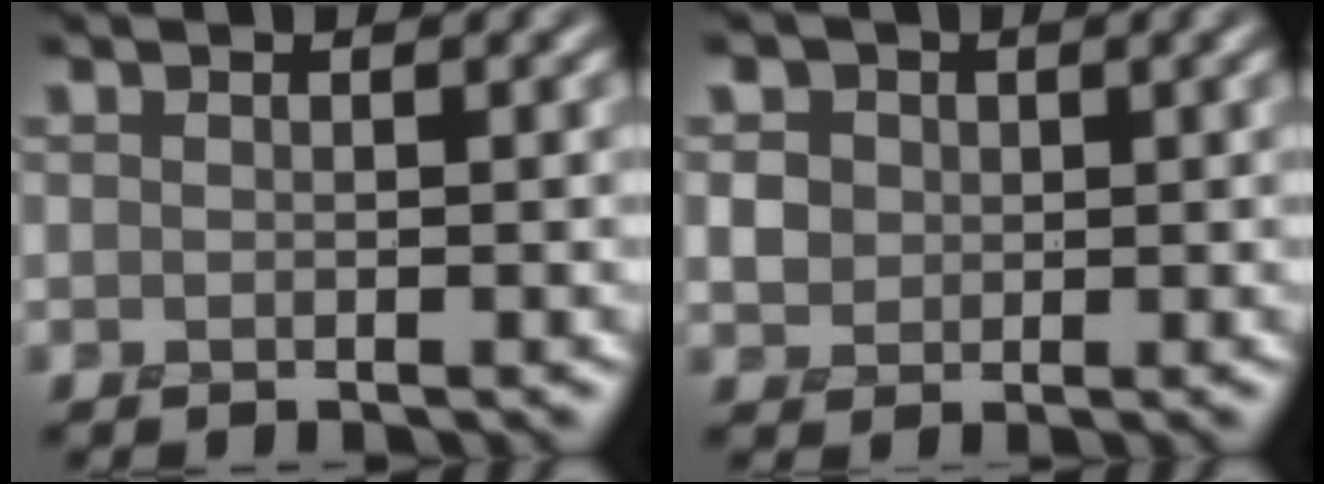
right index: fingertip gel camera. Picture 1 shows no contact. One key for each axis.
{"total": 3.4, "fx": 1.3, "fy": 2.8, "fz": 1.4, "tx": -0.033, "ty": 0.011, "tz": 0.021}